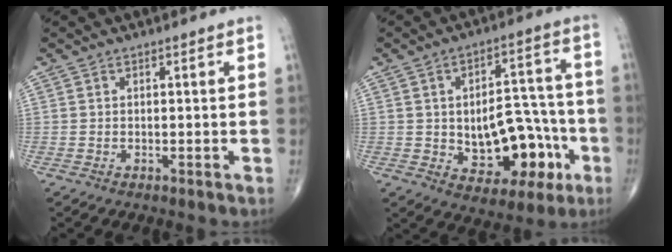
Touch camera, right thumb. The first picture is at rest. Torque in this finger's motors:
{"motor_torque": [-0.37, 0.86, 0.11, -0.11, 0.22]}